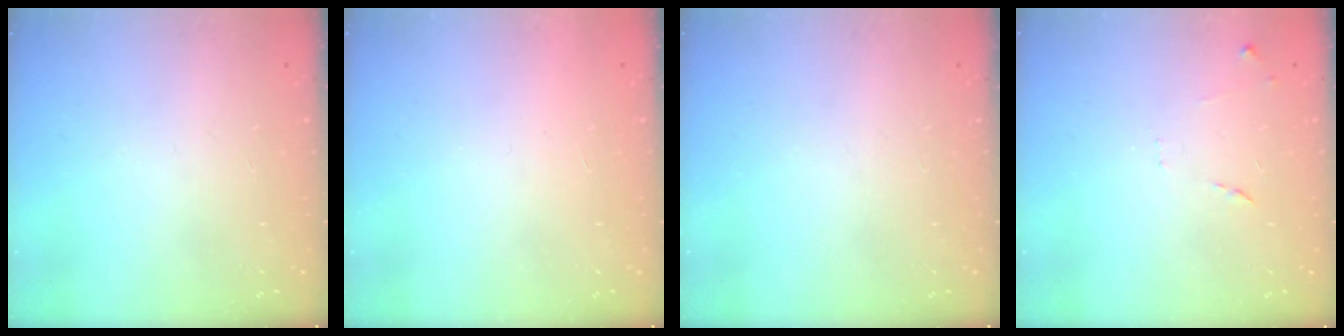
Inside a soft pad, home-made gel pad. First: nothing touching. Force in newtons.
{"total": 1.7, "press": 1.7, "slide": 0.1}
{"total": 0.0}
{"total": 7.5, "press": 7.5, "slide": 0.6}